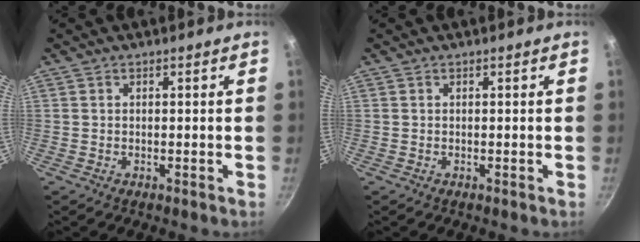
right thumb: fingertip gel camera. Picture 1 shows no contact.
{"total": 0.0}